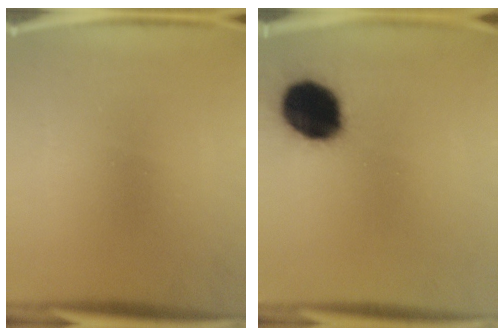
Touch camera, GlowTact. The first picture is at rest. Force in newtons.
{"total": 19.4}